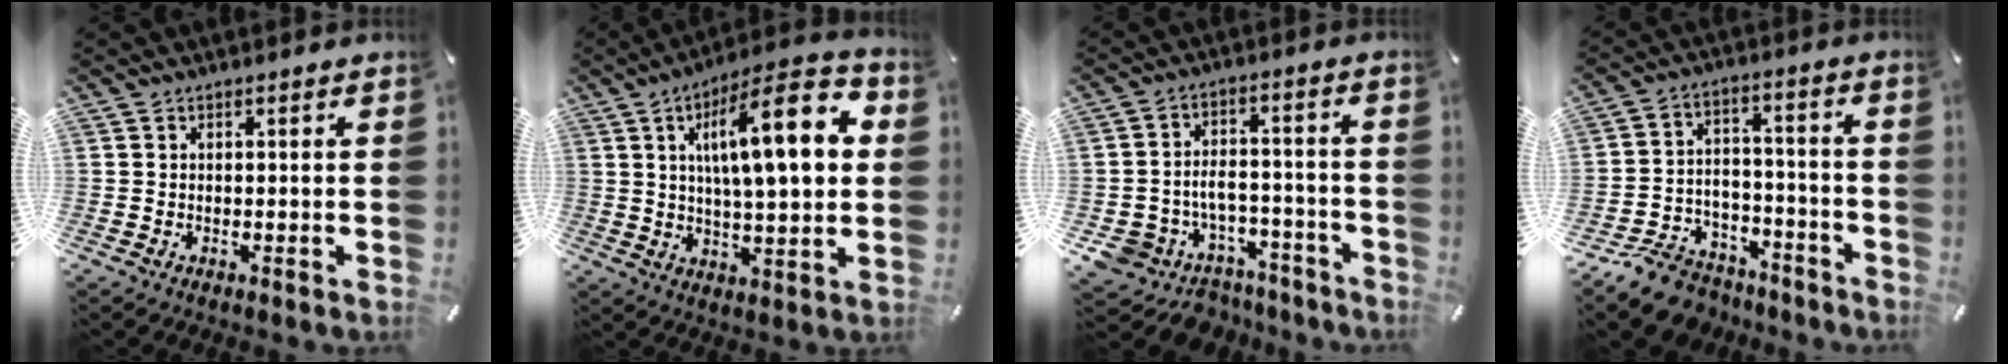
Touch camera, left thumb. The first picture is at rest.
{"total": 19.9, "force": [5.9, 6.1, 18.0], "torque": [-0.284, -0.012, 0.082]}
{"total": 8.1, "force": [-3.5, 7.0, 2.1], "torque": [-0.050, 0.018, -0.056]}
{"total": 10.6, "force": [-8.3, 5.7, 3.1], "torque": [-0.043, 0.059, -0.150]}